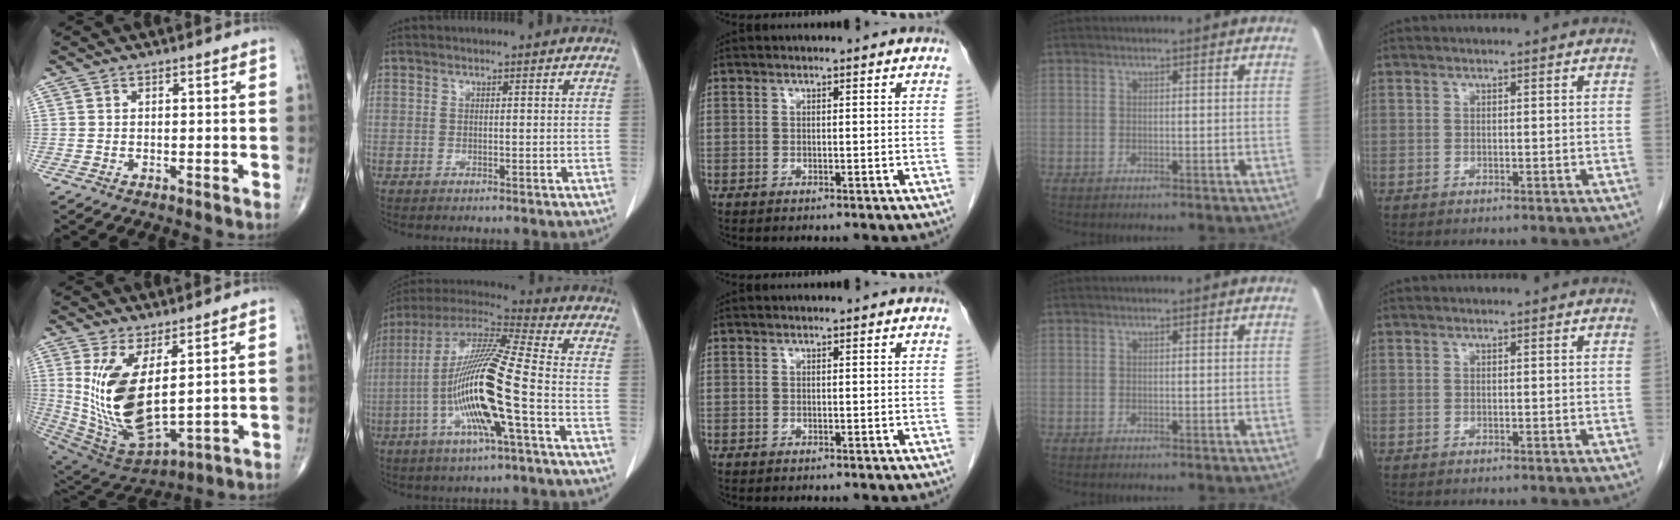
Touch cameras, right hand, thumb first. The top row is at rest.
{"thumb": {"total": 16.9, "force": [3.3, 7.2, 14.9], "torque": [-0.301, -0.038, 0.089]}, "index": {"total": 17.5, "force": [-4.3, 0.5, 17.0], "torque": [-0.337, -0.002, -0.090]}}